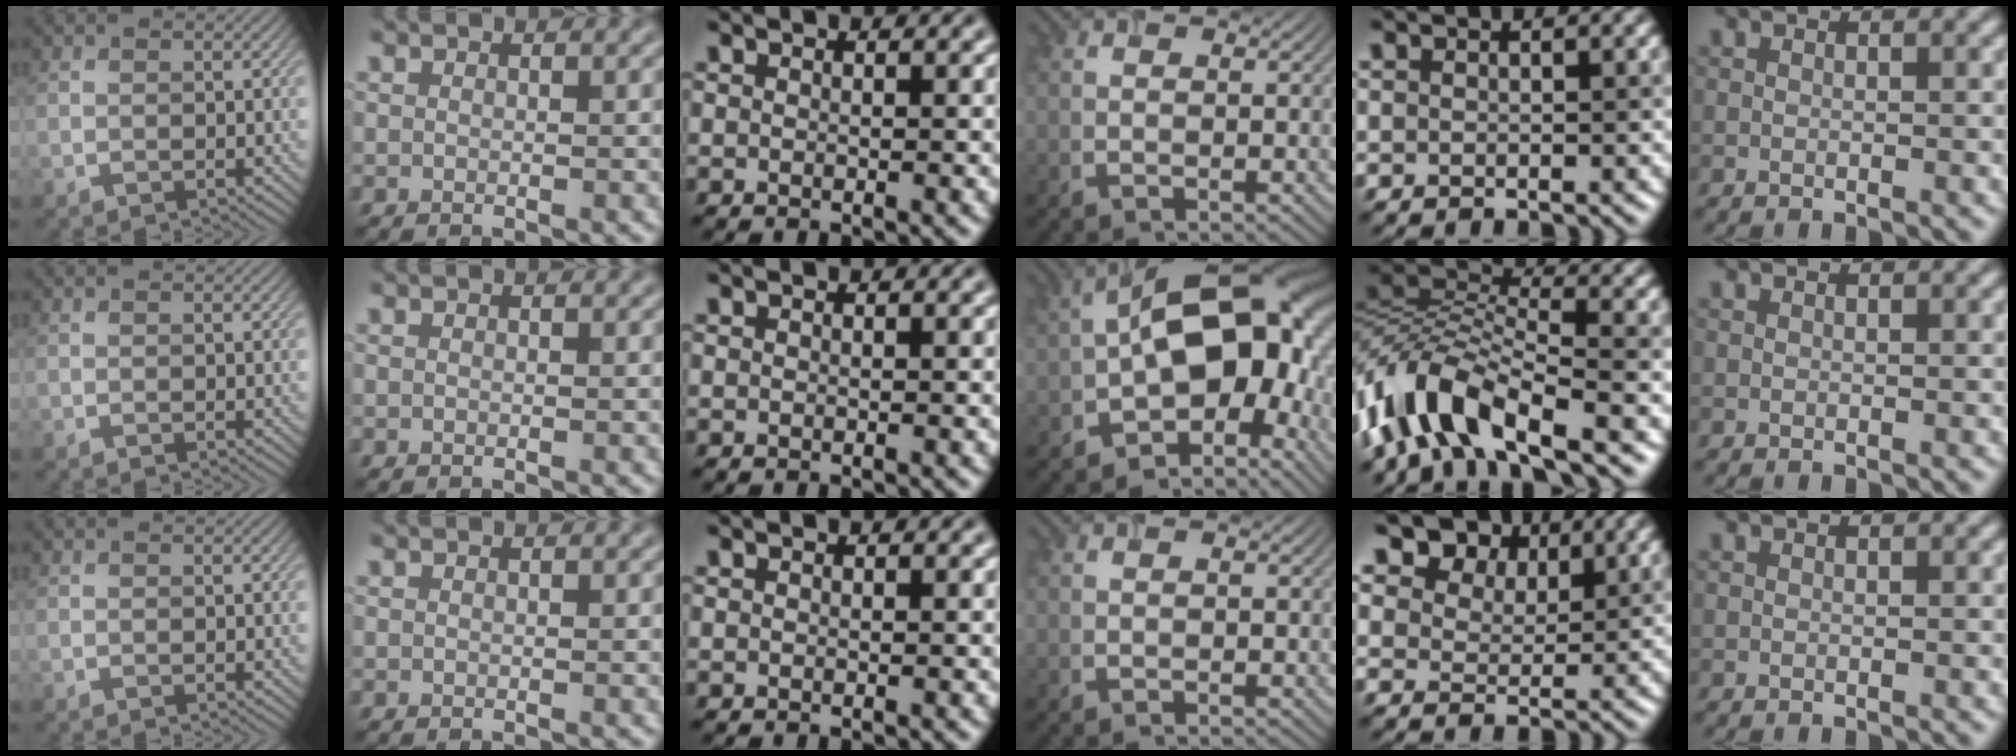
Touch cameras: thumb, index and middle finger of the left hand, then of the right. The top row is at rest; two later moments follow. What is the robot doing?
{"motion": "insert", "object": "airpods case & airpods"}